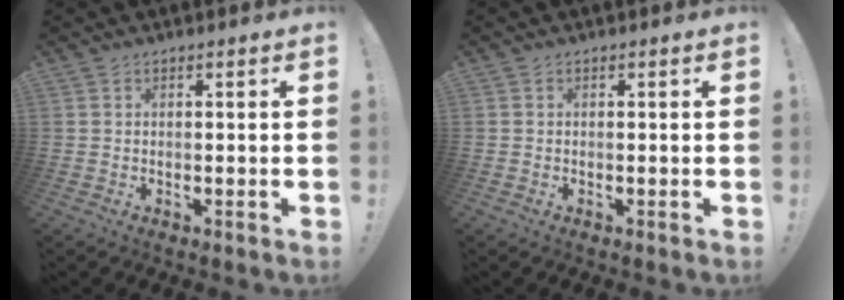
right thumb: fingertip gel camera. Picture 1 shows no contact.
{"total": 0.0}